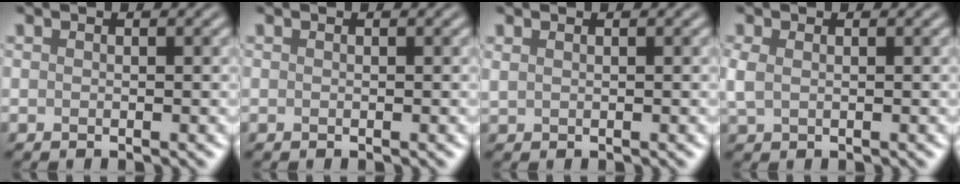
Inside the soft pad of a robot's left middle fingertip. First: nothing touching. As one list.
[{"total": 0.0}, {"total": 0.6, "force": [0.5, 0.2, 0.3], "torque": [-0.009, 0.002, 0.012]}, {"total": 1.6, "force": [0.3, 1.0, 1.1], "torque": [-0.032, 0.001, 0.008]}]